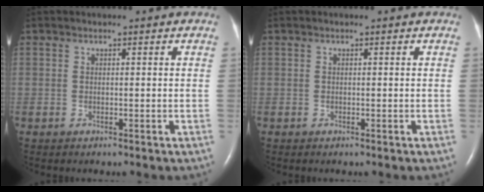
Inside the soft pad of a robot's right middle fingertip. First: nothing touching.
{"total": 0.0}